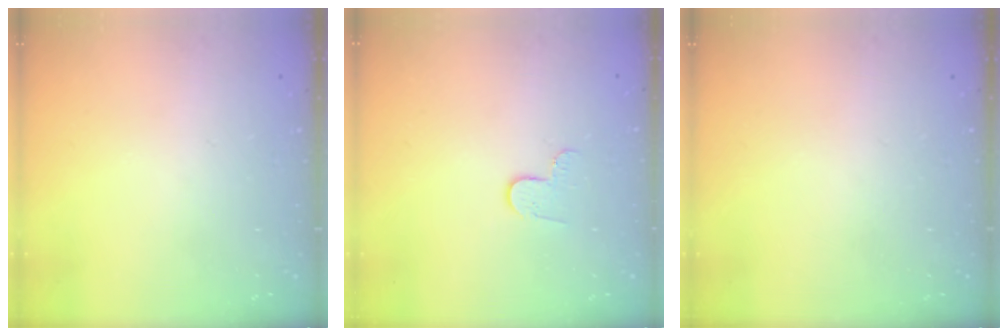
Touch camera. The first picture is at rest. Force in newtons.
{"total": 4.6, "press": 4.6, "slide": 0.5}
{"total": 0.0}